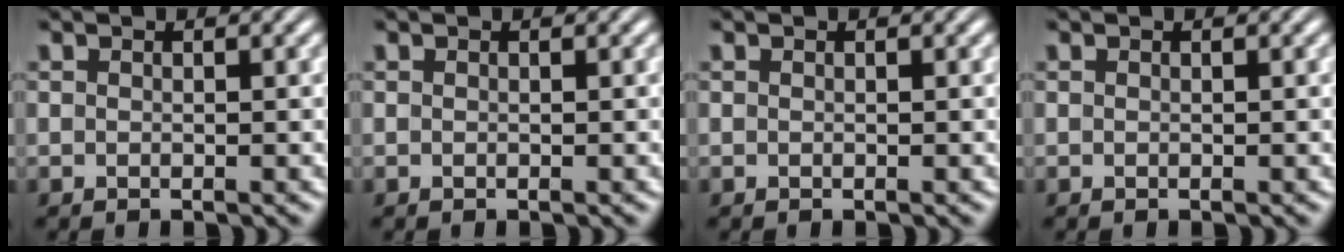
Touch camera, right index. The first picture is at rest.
{"total": 0.0}
{"total": 0.0}
{"total": 0.0}